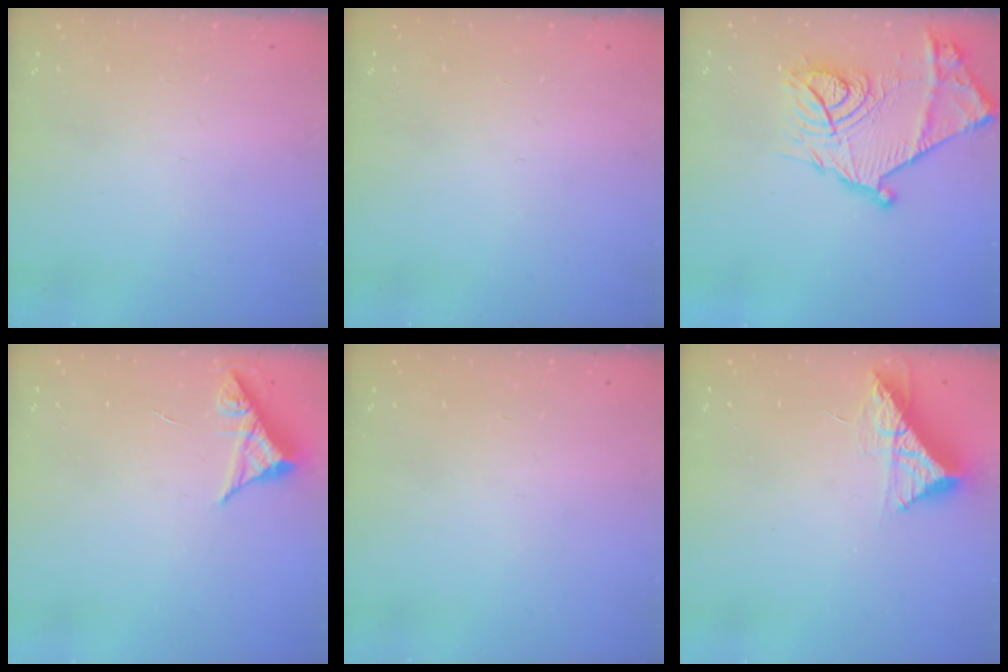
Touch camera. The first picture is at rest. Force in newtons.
{"total": 0.0}
{"total": 23.5, "press": 23.5, "slide": 1.5}
{"total": 5.3, "press": 5.2, "slide": 0.6}
{"total": 0.0}
{"total": 10.4, "press": 10.4, "slide": 0.7}